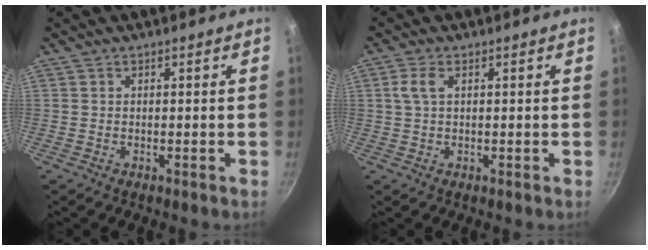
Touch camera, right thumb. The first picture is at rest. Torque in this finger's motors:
{"motor_torque": [0.28, 0.47, 0.49, -0.13, 0.02]}